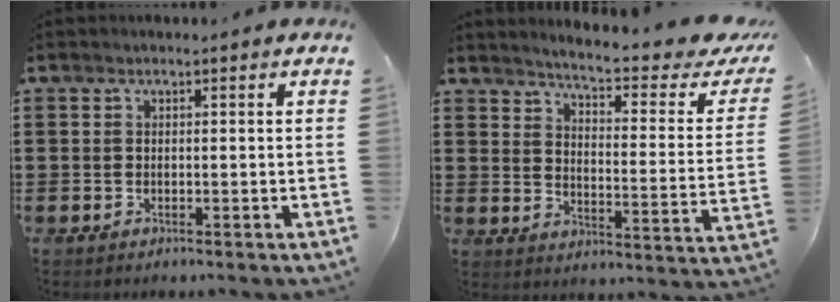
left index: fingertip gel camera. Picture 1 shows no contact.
{"total": 4.3, "force": [3.6, -0.8, 2.2], "torque": [-0.054, -0.039, 0.051]}